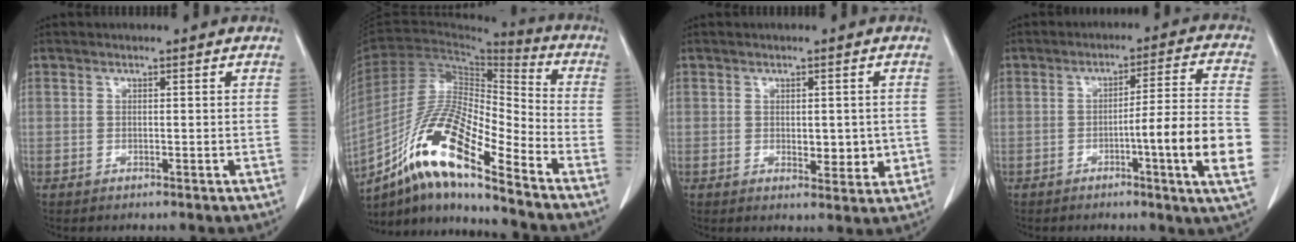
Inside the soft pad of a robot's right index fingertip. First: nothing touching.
{"total": 17.1, "force": [-10.7, 2.3, 13.1], "torque": [-0.250, -0.003, -0.190]}
{"total": 4.3, "force": [-0.2, 2.1, 3.7], "torque": [-0.046, -0.007, 0.002]}
{"total": 12.4, "force": [-3.3, -1.1, 11.9], "torque": [-0.166, -0.006, -0.054]}